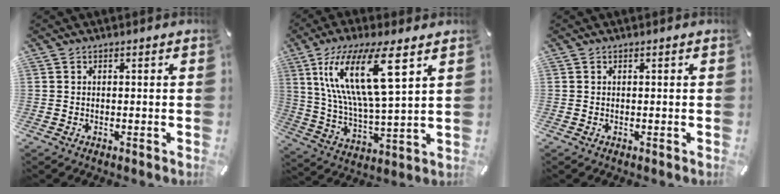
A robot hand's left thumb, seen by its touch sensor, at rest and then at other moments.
{"total": 18.6, "force": [9.0, 5.0, 15.5], "torque": [-0.335, -0.019, 0.141]}
{"total": 0.0}